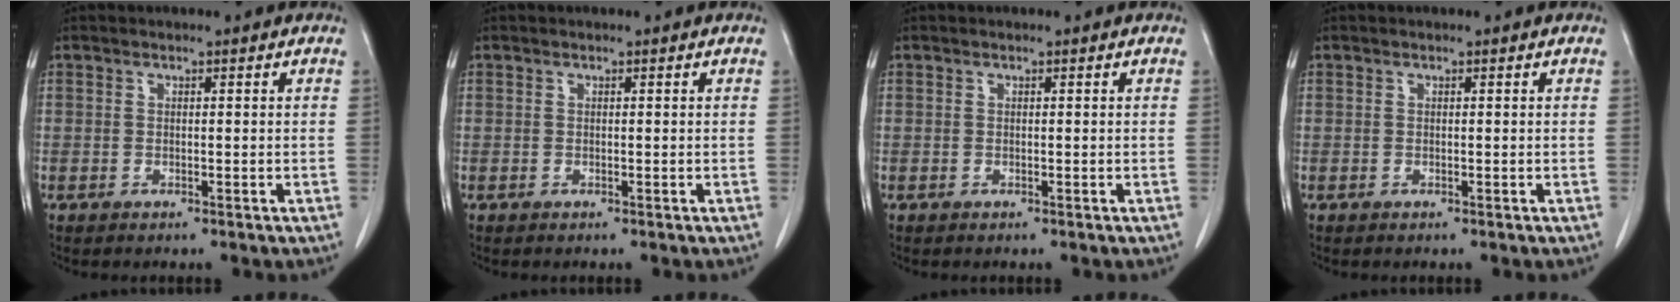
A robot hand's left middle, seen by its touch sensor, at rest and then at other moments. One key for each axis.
{"total": 0.0}
{"total": 0.0}
{"total": 0.0}